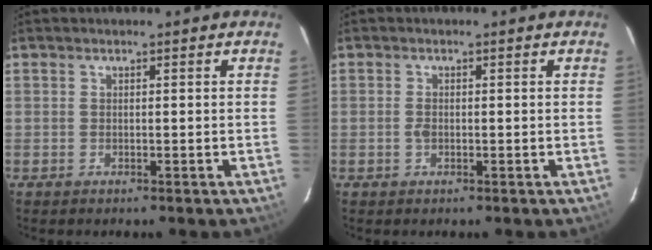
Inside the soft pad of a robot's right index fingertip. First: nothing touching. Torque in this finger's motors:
{"motor_torque": [0.36, 0.22, 0.17, 0.03]}